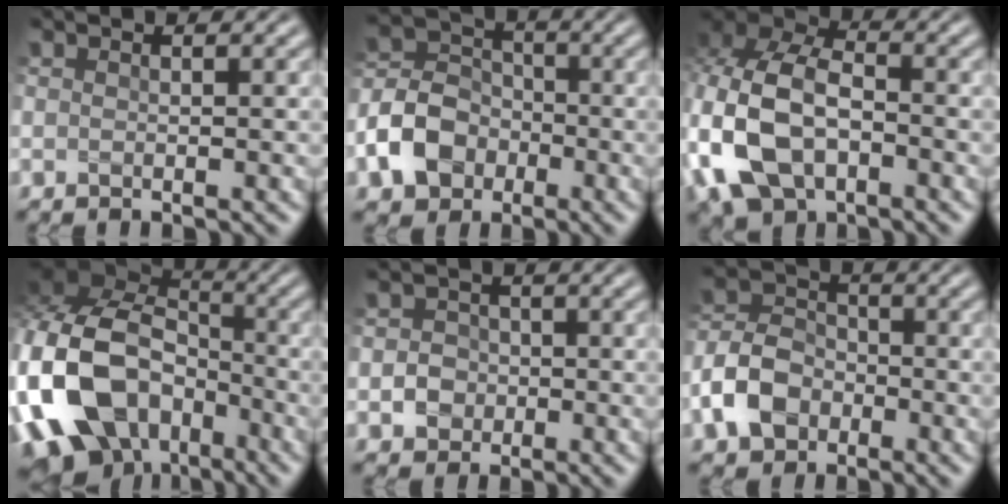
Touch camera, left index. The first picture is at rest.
{"total": 5.9, "force": [-2.5, 4.5, 2.9], "torque": [-0.063, 0.007, -0.058]}
{"total": 11.1, "force": [-2.6, 7.7, 7.6], "torque": [-0.200, -0.011, -0.056]}
{"total": 16.4, "force": [-5.1, 11.8, 10.2], "torque": [-0.252, -0.013, -0.095]}
{"total": 2.2, "force": [-0.5, 2.0, 0.8], "torque": [0.005, 0.002, -0.018]}
{"total": 5.2, "force": [-2.3, 3.8, 2.7], "torque": [-0.059, 0.008, -0.054]}